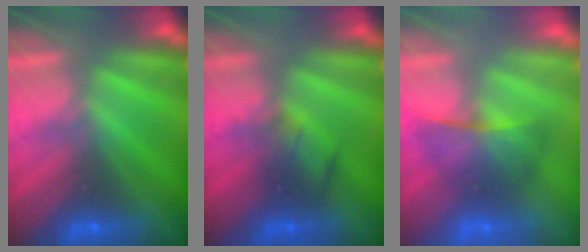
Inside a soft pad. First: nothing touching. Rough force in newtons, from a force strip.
{"total": 2.4}
{"total": 2.2}